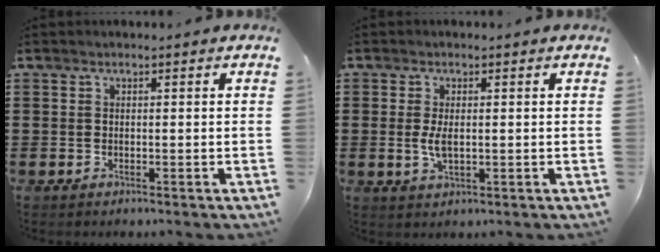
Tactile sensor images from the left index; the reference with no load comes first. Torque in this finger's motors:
{"motor_torque": [0.63, 0.55, 0.47, 0.10]}